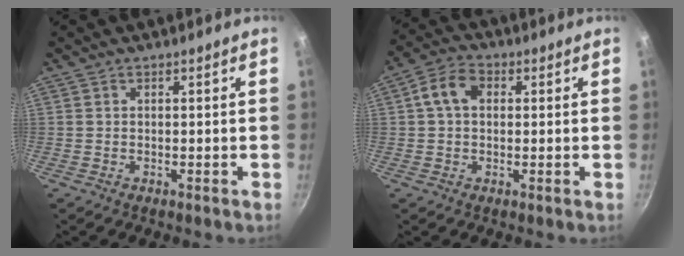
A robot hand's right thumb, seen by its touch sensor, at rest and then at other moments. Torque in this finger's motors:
{"motor_torque": [1.49, 1.46, 0.68, -0.41, 0.27]}